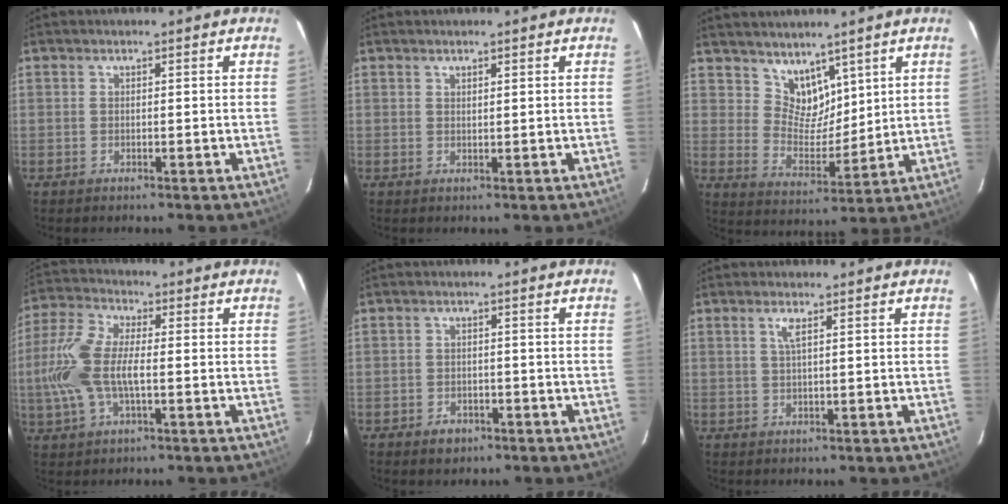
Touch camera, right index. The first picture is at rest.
{"total": 0.9, "force": [0.8, 0.1, 0.4], "torque": [-0.007, 0.000, 0.014]}
{"total": 7.6, "force": [5.6, 4.6, 2.2], "torque": [-0.029, -0.003, 0.111]}
{"total": 11.8, "force": [-1.4, 5.0, 10.6], "torque": [-0.246, 0.009, -0.032]}
{"total": 3.5, "force": [-2.3, 2.5, 0.9], "torque": [-0.027, 0.007, -0.033]}
{"total": 1.8, "force": [0.8, 0.0, 1.6], "torque": [-0.034, 0.001, 0.015]}